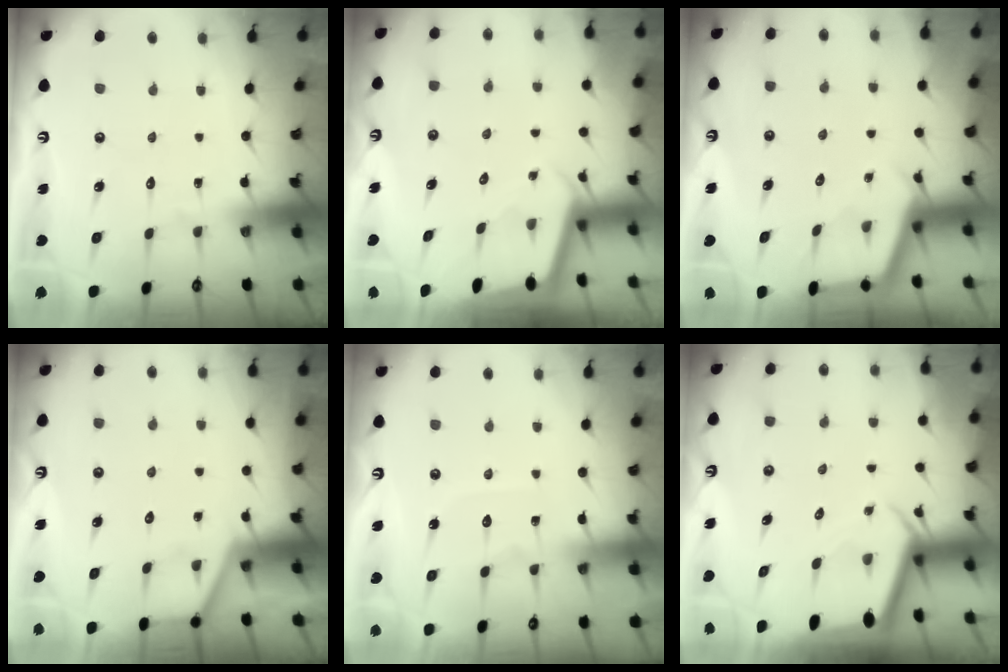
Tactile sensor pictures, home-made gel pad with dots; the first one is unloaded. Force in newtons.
{"total": 1.9, "press": 1.9, "slide": 0.0}
{"total": 2.9, "press": 2.8, "slide": 0.3}
{"total": 2.1, "press": 2.1, "slide": 0.4}
{"total": 4.8, "press": 4.8, "slide": 0.2}
{"total": 2.3, "press": 2.3, "slide": 0.2}